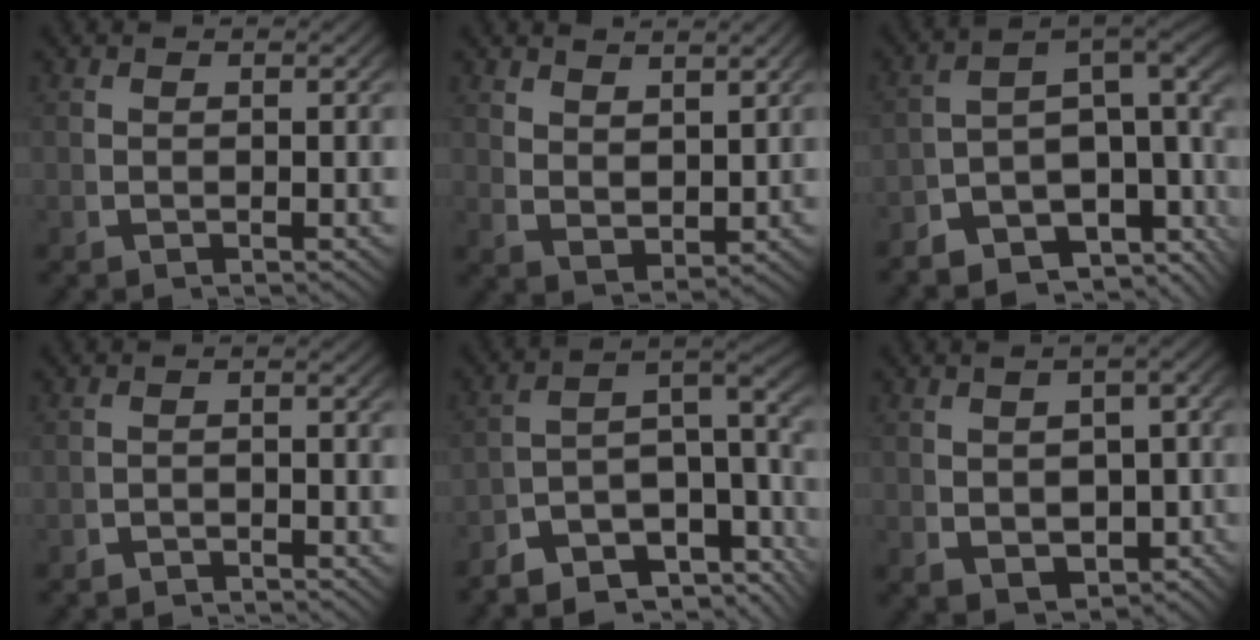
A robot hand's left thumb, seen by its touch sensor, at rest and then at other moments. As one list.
[{"total": 3.1, "force": [1.9, 1.6, 1.8], "torque": [-0.030, -0.014, 0.051]}, {"total": 12.3, "force": [-1.8, 8.2, 8.9], "torque": [-0.128, -0.020, -0.042]}, {"total": 2.1, "force": [-2.1, 0.3, 0.1], "torque": [0.002, -0.010, -0.035]}, {"total": 11.6, "force": [-3.9, 7.3, 8.1], "torque": [-0.134, -0.035, -0.062]}, {"total": 4.9, "force": [-1.1, 3.5, 3.3], "torque": [-0.059, -0.031, 0.005]}]